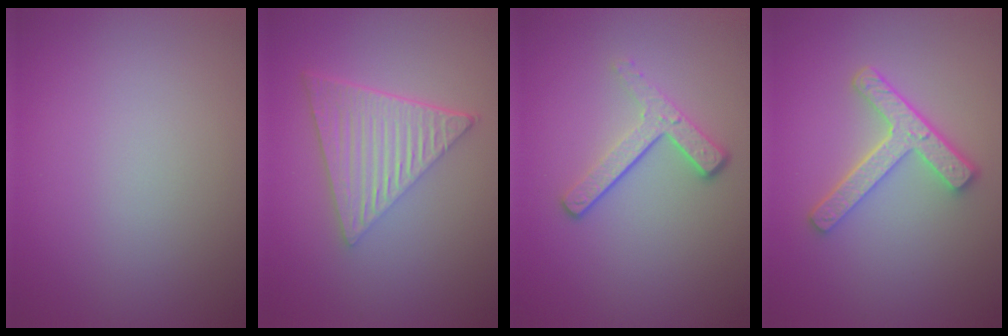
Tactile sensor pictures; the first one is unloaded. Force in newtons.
{"total": 6.7, "press": 4.5, "slide": 5.0}
{"total": 3.3, "press": 2.4, "slide": 2.3}
{"total": 4.3, "press": 3.3, "slide": 2.9}